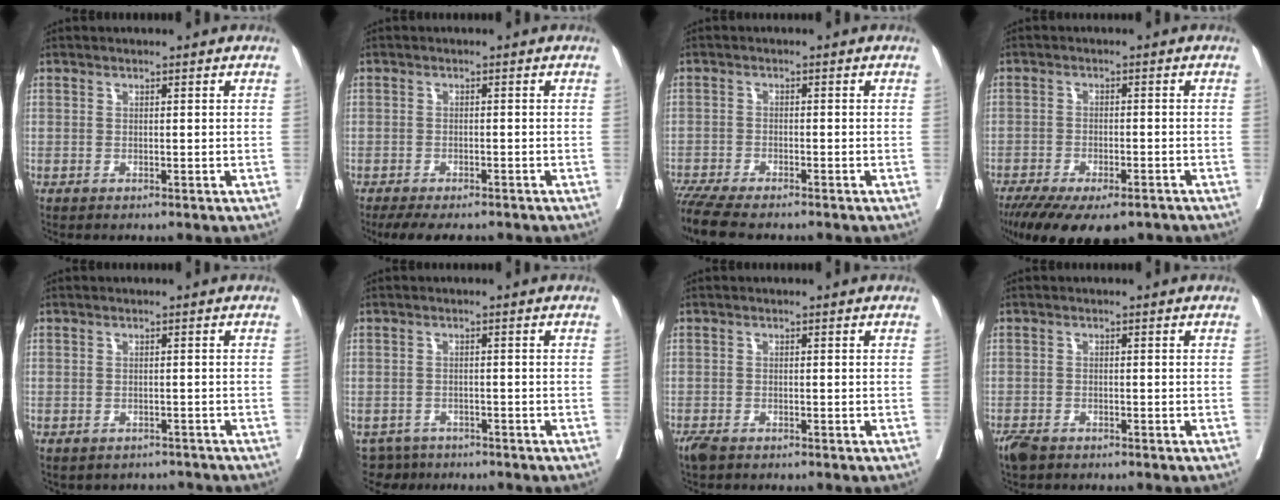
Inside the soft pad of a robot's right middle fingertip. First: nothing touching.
{"total": 7.4, "force": [-6.1, 2.9, 3.0], "torque": [-0.034, -0.007, -0.087]}
{"total": 8.7, "force": [-7.5, 1.3, 4.2], "torque": [-0.068, -0.014, -0.122]}
{"total": 14.5, "force": [-10.8, 5.2, 8.2], "torque": [-0.154, -0.028, -0.158]}
{"total": 3.7, "force": [-3.2, 1.7, 0.0], "torque": [0.005, 0.013, -0.039]}
{"total": 2.3, "force": [-1.6, 1.7, -0.1], "torque": [0.001, 0.004, -0.025]}
{"total": 2.6, "force": [-2.0, 0.9, 1.4], "torque": [-0.034, -0.009, -0.034]}
{"total": 3.6, "force": [-2.8, 1.4, 1.7], "torque": [-0.037, -0.009, -0.049]}